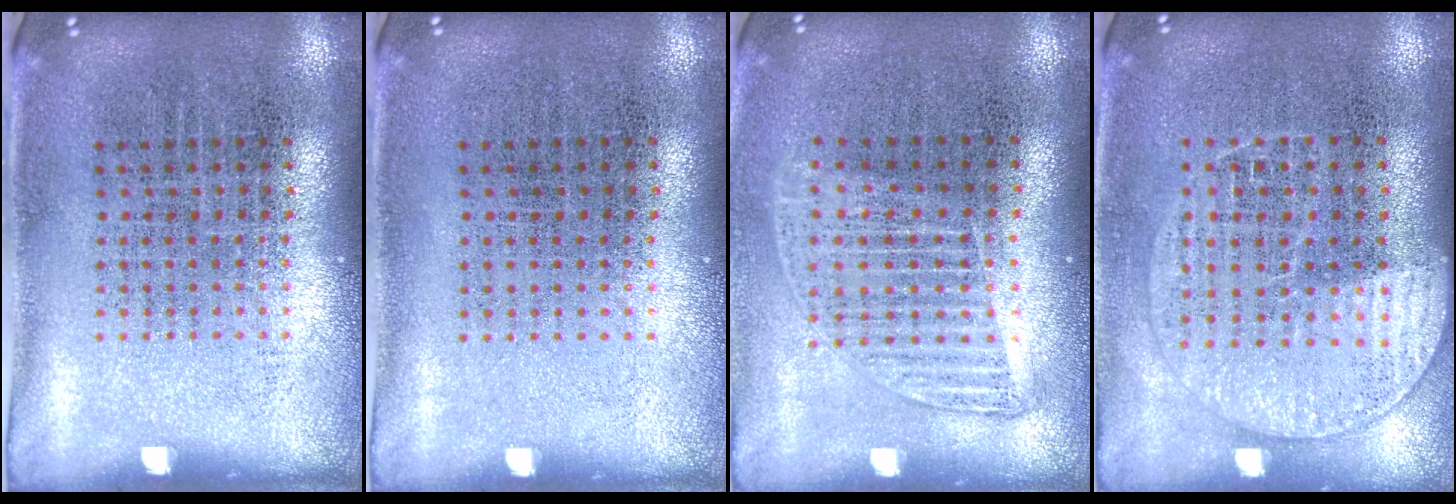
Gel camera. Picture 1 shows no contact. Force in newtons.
{"total": 0.0}
{"total": 1.3, "press": 1.1, "slide": 0.6}
{"total": 1.4, "press": 1.3, "slide": 0.5}